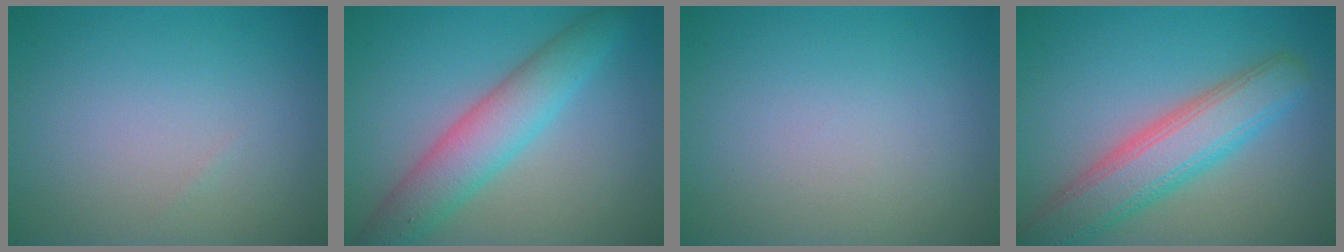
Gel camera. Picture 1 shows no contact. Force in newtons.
{"total": 5.5, "press": 5.5, "slide": 0.4}
{"total": 0.0}
{"total": 6.5, "press": 6.5, "slide": 0.3}